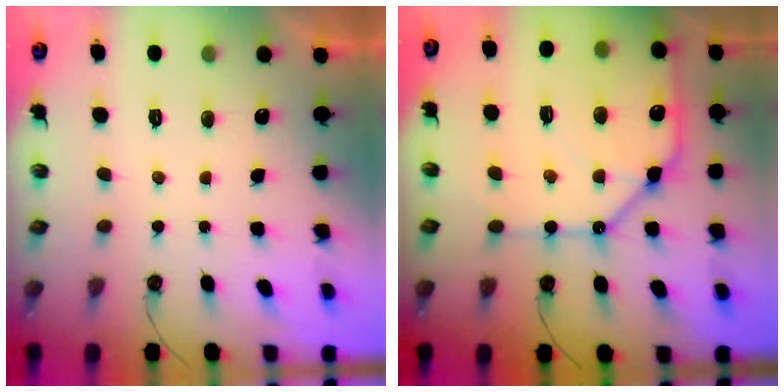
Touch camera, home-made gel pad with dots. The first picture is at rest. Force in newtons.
{"total": 20.0, "press": 19.9, "slide": 2.3}